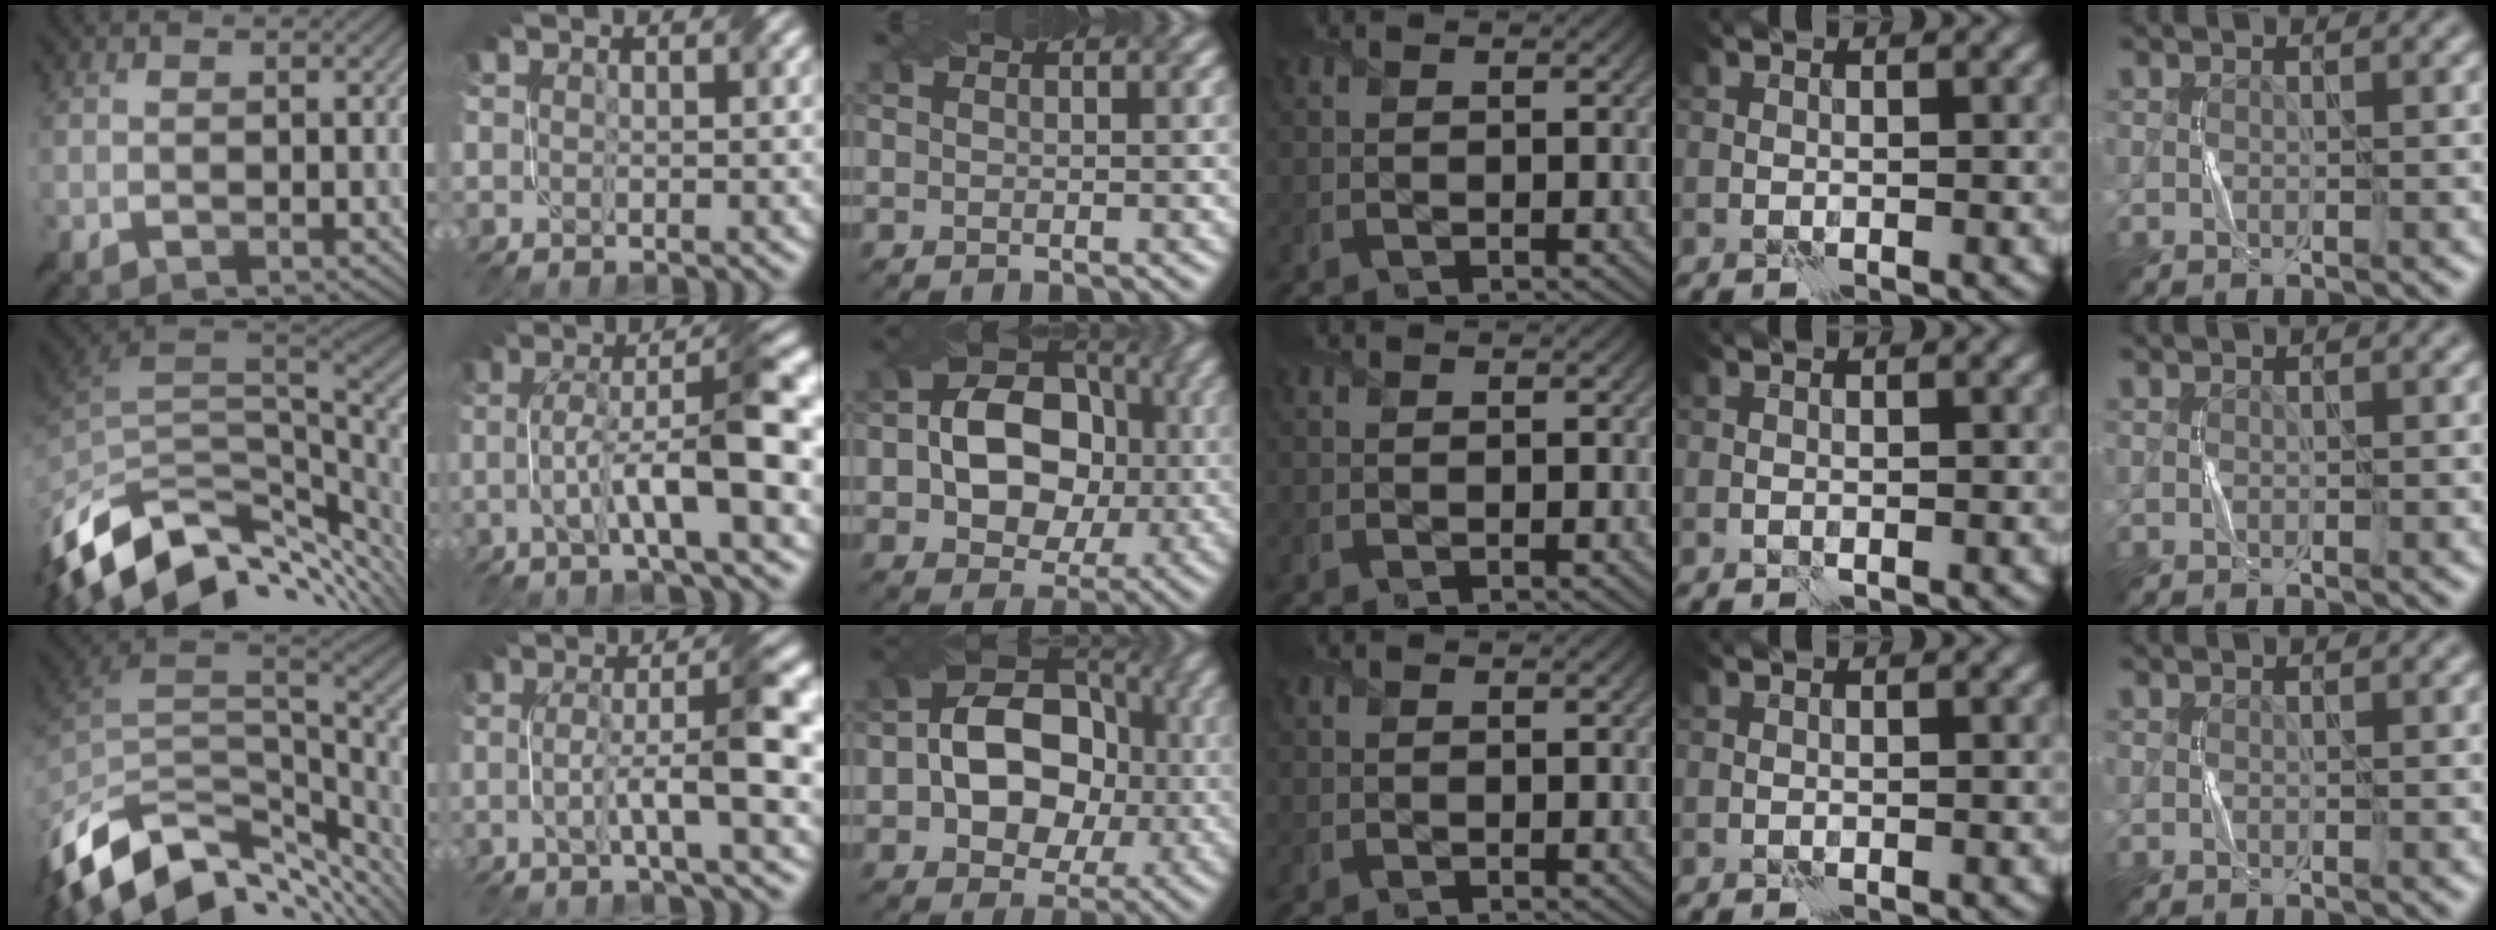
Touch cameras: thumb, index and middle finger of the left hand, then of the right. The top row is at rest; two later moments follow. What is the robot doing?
{"motion": "twist", "object": "screw"}